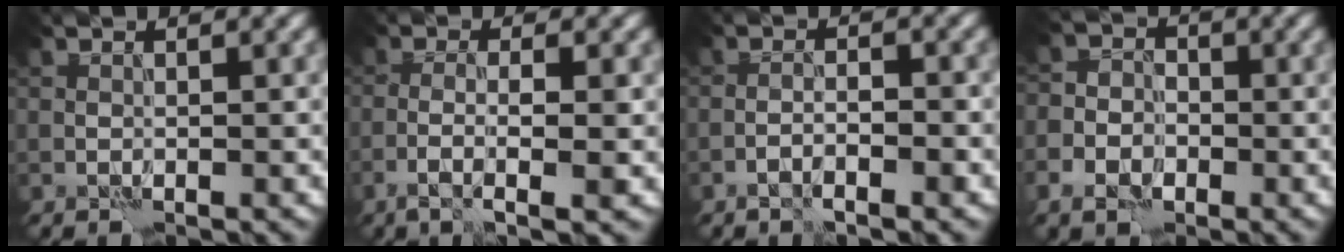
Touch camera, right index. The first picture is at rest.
{"total": 3.5, "force": [-1.3, 0.4, 3.3], "torque": [-0.059, -0.002, -0.026]}
{"total": 1.8, "force": [-1.2, 0.0, 1.3], "torque": [-0.024, 0.005, -0.025]}
{"total": 4.5, "force": [-2.0, 3.5, 1.9], "torque": [-0.008, -0.005, -0.050]}